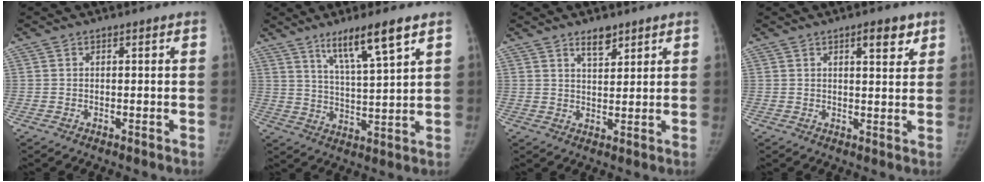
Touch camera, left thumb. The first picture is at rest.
{"total": 10.3, "force": [6.4, 1.0, 7.9], "torque": [-0.136, -0.036, 0.116]}
{"total": 4.0, "force": [2.9, 1.7, 2.1], "torque": [-0.020, -0.021, 0.049]}
{"total": 4.8, "force": [2.8, 1.7, 3.5], "torque": [-0.035, -0.015, 0.039]}